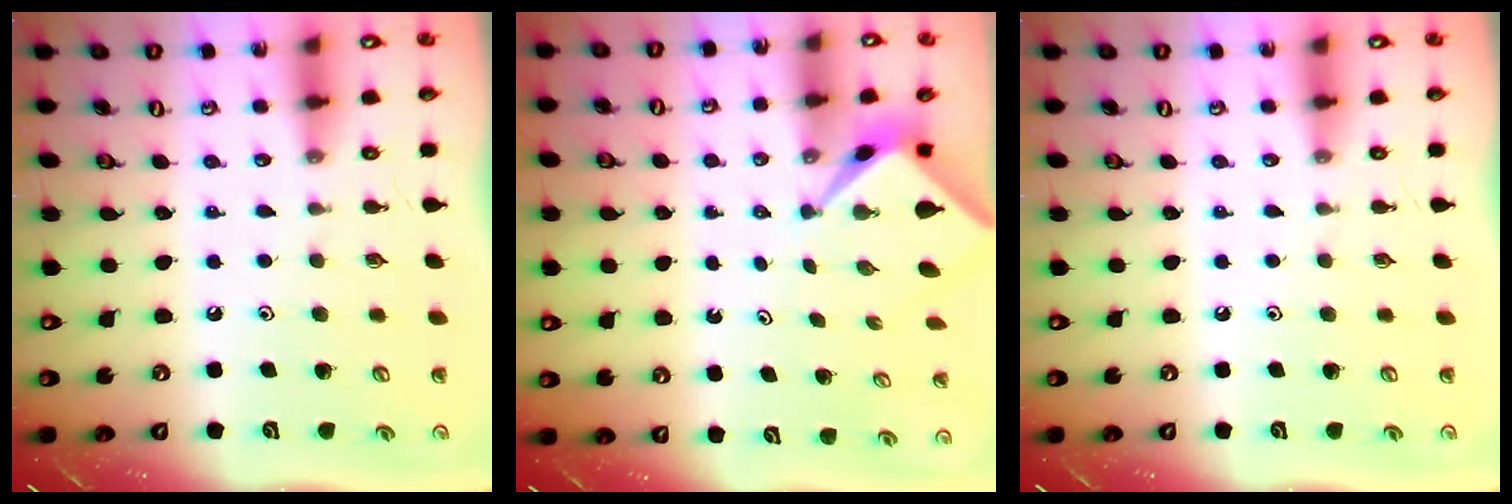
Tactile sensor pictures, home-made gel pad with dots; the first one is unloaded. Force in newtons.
{"total": 1.7, "press": 1.7, "slide": 0.1}
{"total": 0.0}